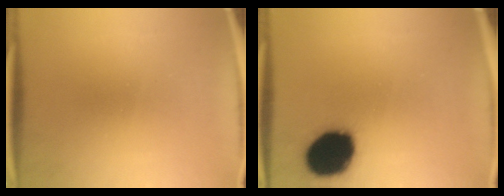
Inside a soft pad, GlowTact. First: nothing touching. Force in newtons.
{"total": 18.3}